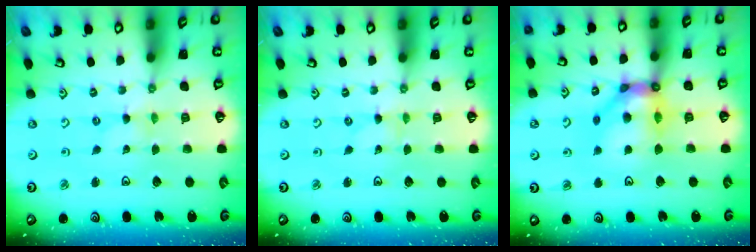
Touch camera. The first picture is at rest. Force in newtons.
{"total": 0.0}
{"total": 13.2, "press": 13.0, "slide": 2.0}